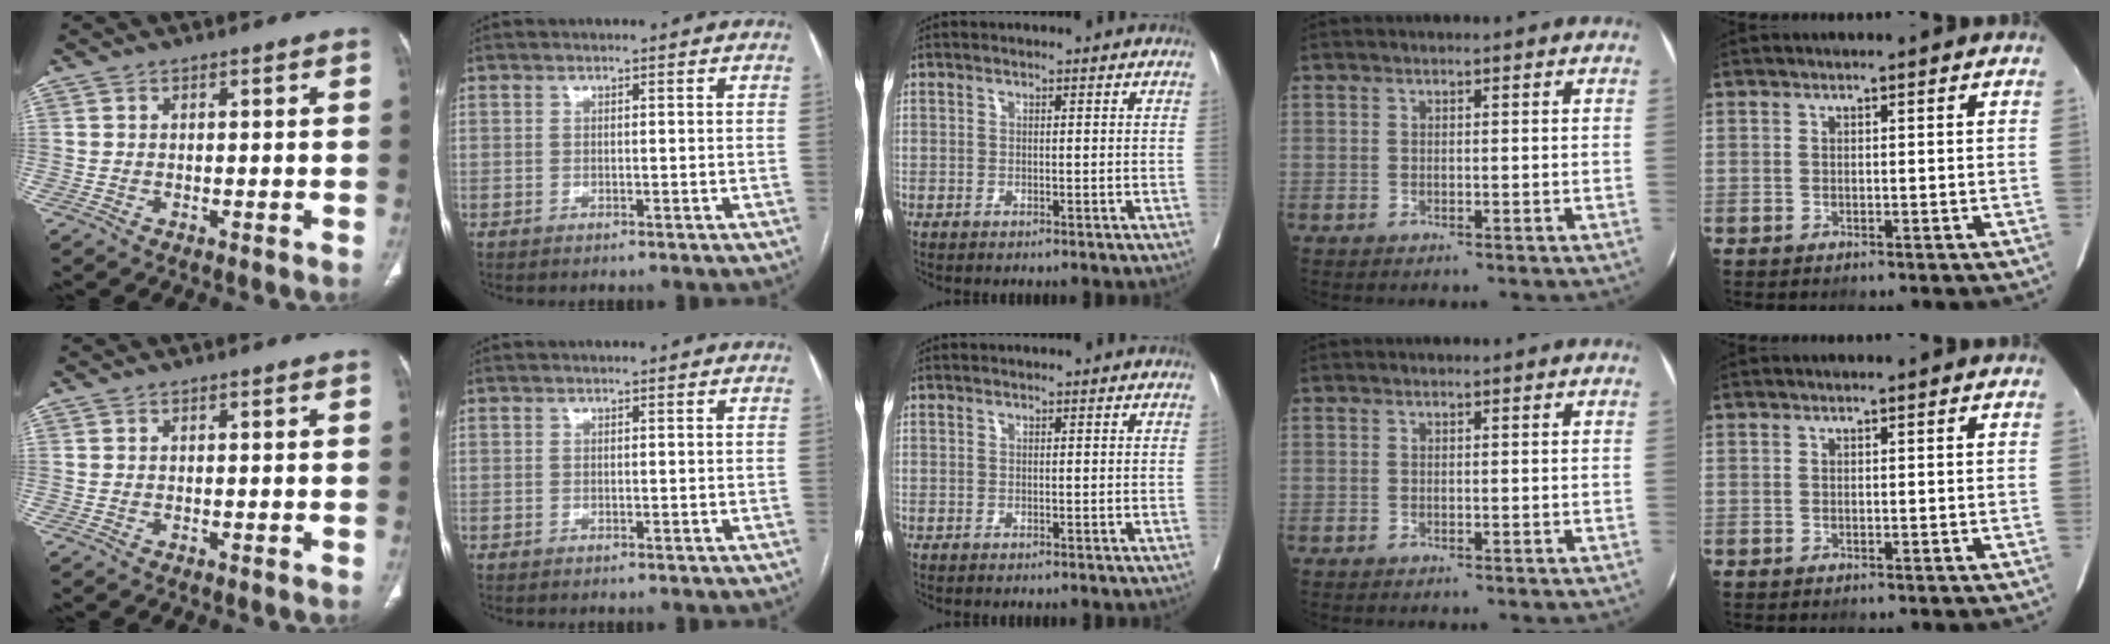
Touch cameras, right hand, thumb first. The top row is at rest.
{}